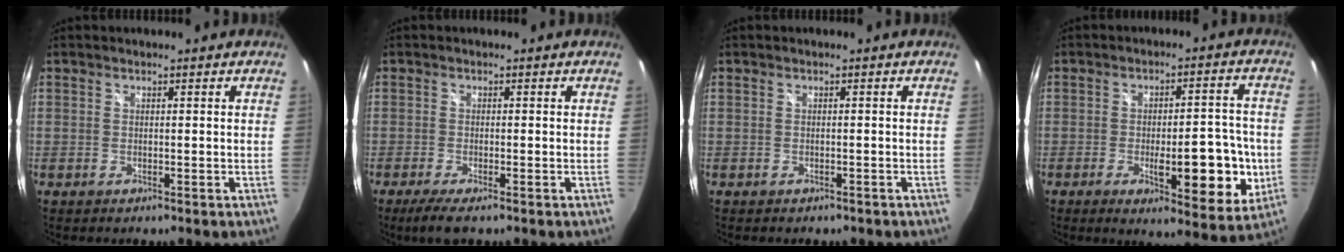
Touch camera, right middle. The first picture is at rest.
{"total": 4.0, "force": [-2.7, 0.5, 2.9], "torque": [-0.062, -0.018, -0.048]}
{"total": 1.6, "force": [-1.2, 0.9, 0.4], "torque": [-0.009, -0.006, -0.014]}
{"total": 13.1, "force": [-3.2, 4.3, 12.0], "torque": [-0.170, -0.012, -0.039]}